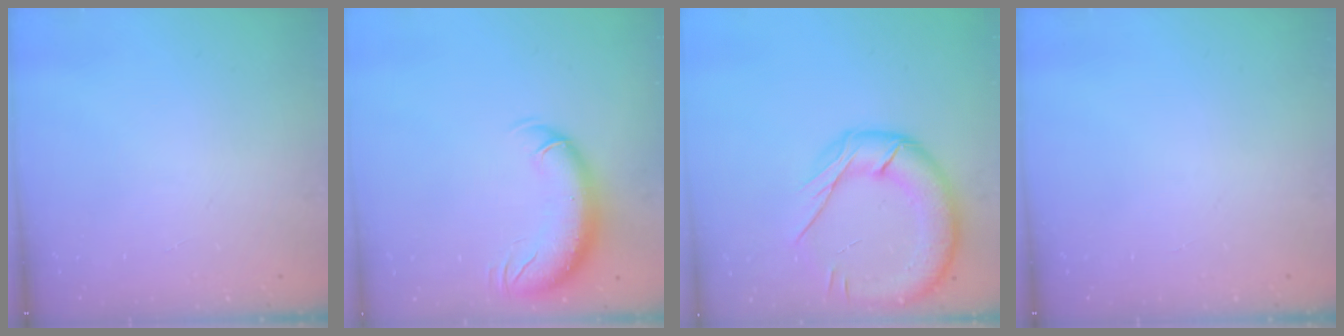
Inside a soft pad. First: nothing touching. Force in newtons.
{"total": 12.4, "press": 12.0, "slide": 3.3}
{"total": 19.4, "press": 19.2, "slide": 2.3}
{"total": 0.0}